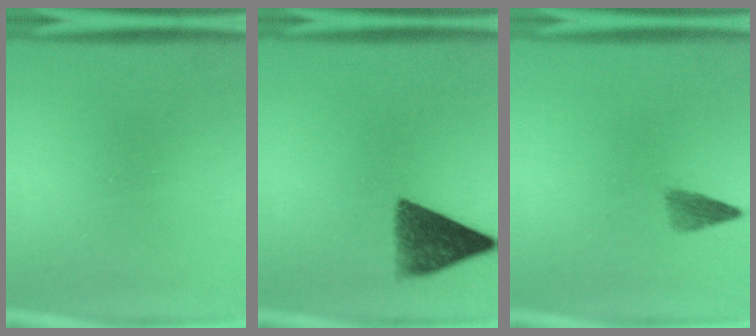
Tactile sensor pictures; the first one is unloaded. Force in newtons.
{"total": 8.8}
{"total": 2.2}